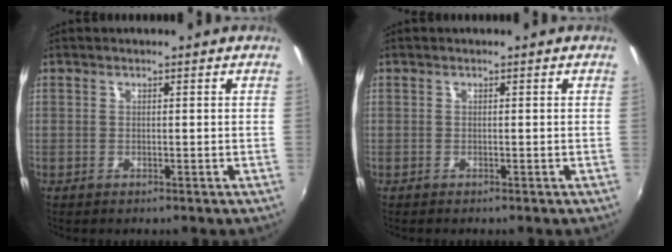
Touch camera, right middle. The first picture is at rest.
{"total": 0.0}